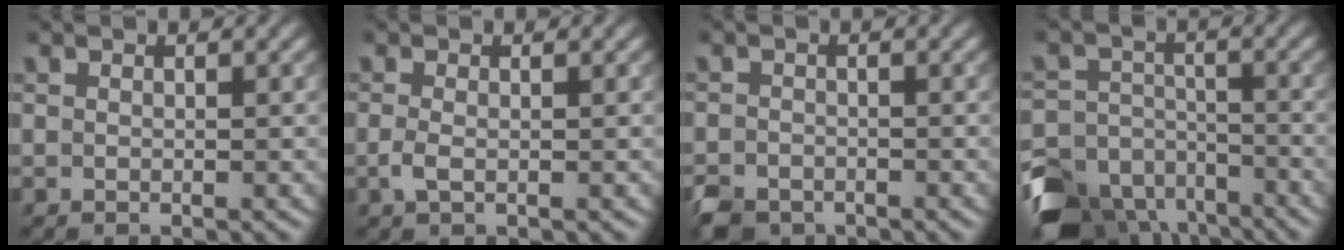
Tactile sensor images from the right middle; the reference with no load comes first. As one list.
[{"total": 1.2, "force": [-0.3, 0.5, 1.1], "torque": [-0.025, -0.004, -0.008]}, {"total": 2.6, "force": [-2.1, 1.4, 0.7], "torque": [-0.008, -0.005, -0.045]}, {"total": 10.3, "force": [-7.7, 5.9, 3.4], "torque": [-0.057, -0.010, -0.128]}]